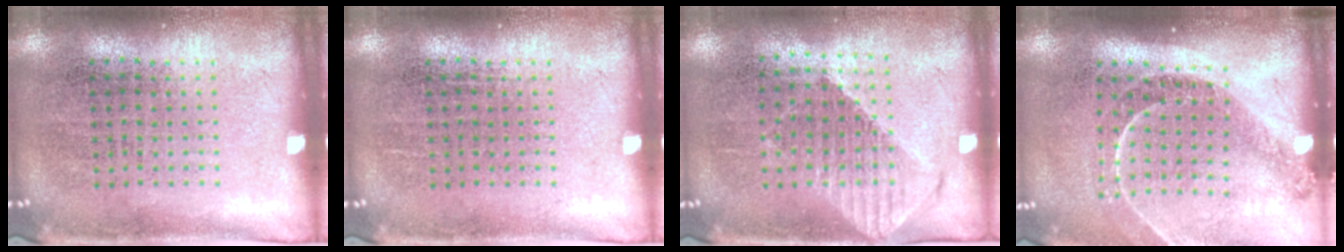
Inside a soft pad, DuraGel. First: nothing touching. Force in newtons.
{"total": 0.0}
{"total": 1.2, "press": 1.1, "slide": 0.5}
{"total": 1.3, "press": 1.3, "slide": 0.2}